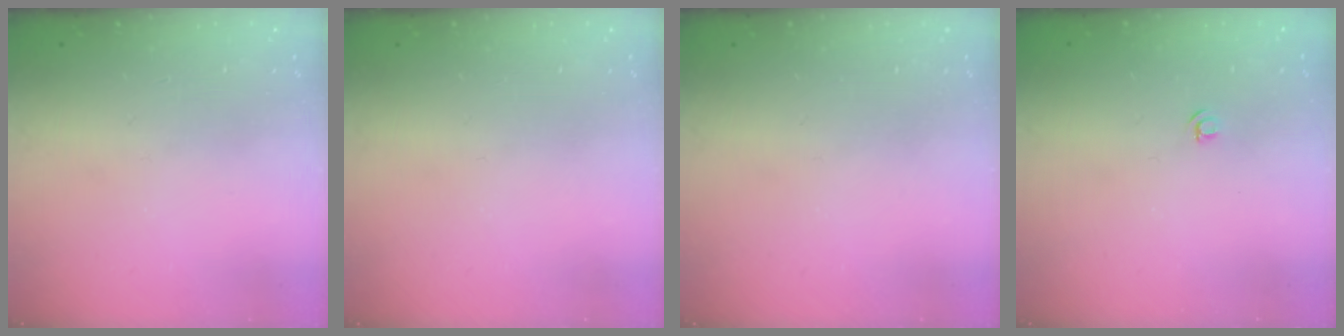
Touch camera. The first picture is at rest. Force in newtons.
{"total": 0.0}
{"total": 0.0}
{"total": 3.5, "press": 3.4, "slide": 0.5}